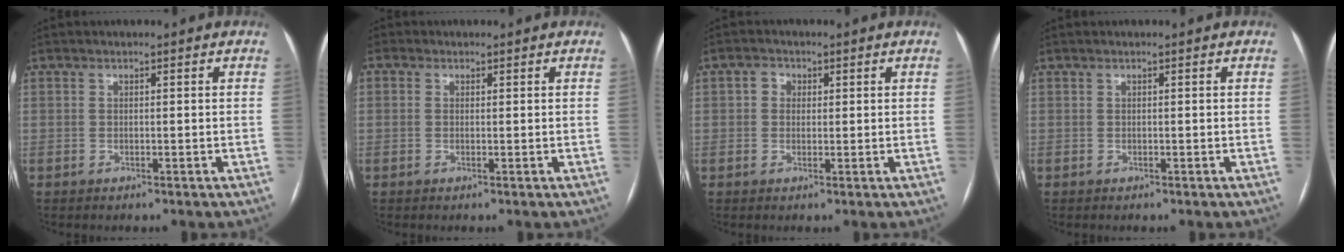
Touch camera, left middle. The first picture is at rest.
{"total": 2.0, "force": [-1.9, -0.1, -0.8], "torque": [0.006, 0.006, -0.022]}
{"total": 2.0, "force": [0.5, 1.8, 0.8], "torque": [-0.014, 0.010, 0.005]}
{"total": 0.0}